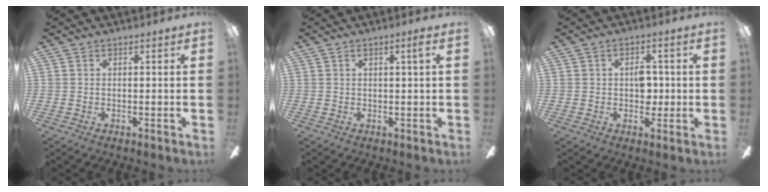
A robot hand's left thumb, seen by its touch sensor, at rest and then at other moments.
{"total": 2.0, "force": [0.8, 0.0, 1.8], "torque": [-0.036, 0.001, 0.012]}
{"total": 5.0, "force": [0.3, 3.4, 3.6], "torque": [-0.054, 0.005, 0.002]}